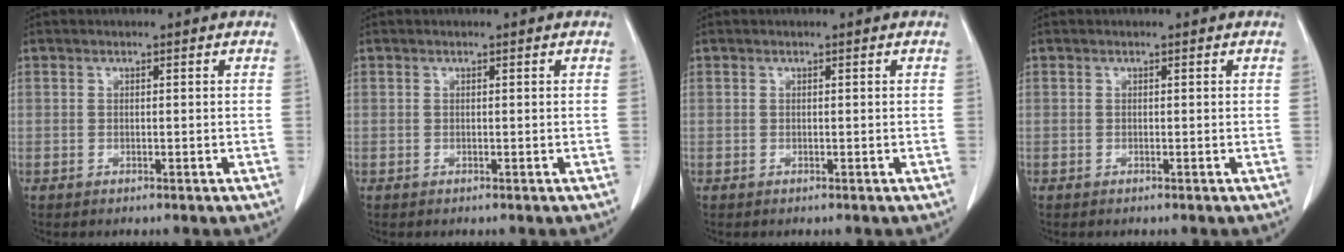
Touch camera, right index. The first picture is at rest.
{"total": 0.0}
{"total": 0.0}
{"total": 0.0}